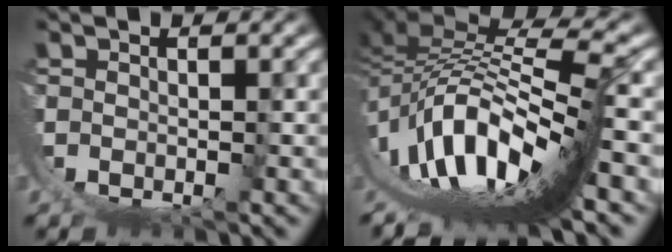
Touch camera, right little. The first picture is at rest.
{"total": 15.8, "force": [-0.9, 8.7, 13.2], "torque": [-0.239, -0.006, -0.001]}